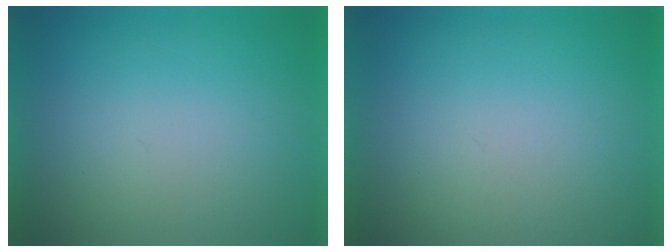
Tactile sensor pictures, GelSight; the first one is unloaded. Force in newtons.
{"total": 1.0}